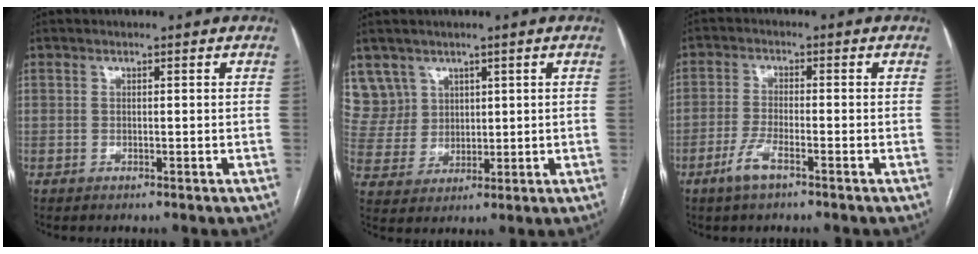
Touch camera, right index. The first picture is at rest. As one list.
[{"total": 7.4, "force": [4.6, 5.9, -0.3], "torque": [0.004, 0.018, 0.103]}, {"total": 4.1, "force": [-2.5, 0.9, 3.1], "torque": [-0.066, -0.002, -0.051]}]